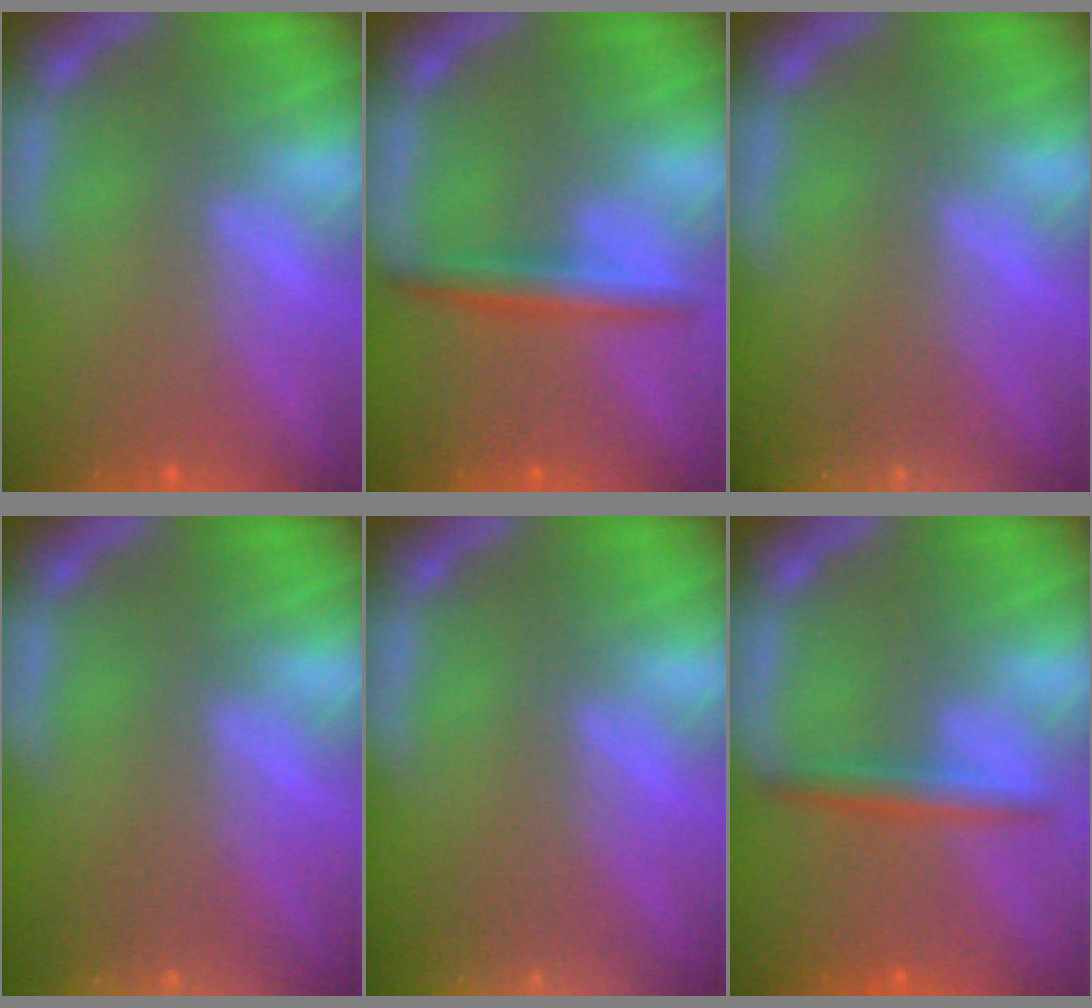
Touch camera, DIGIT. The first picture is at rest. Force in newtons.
{"total": 3.0}
{"total": 3.9}
{"total": 10.0}
{"total": 8.5}
{"total": 2.5}